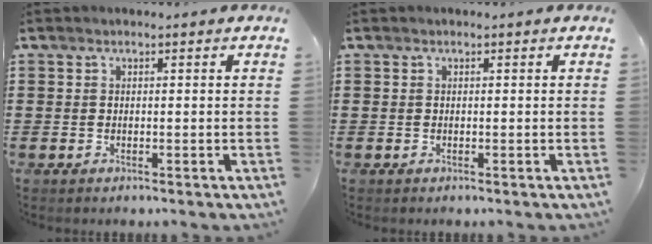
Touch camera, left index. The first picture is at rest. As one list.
[{"total": 0.0}]